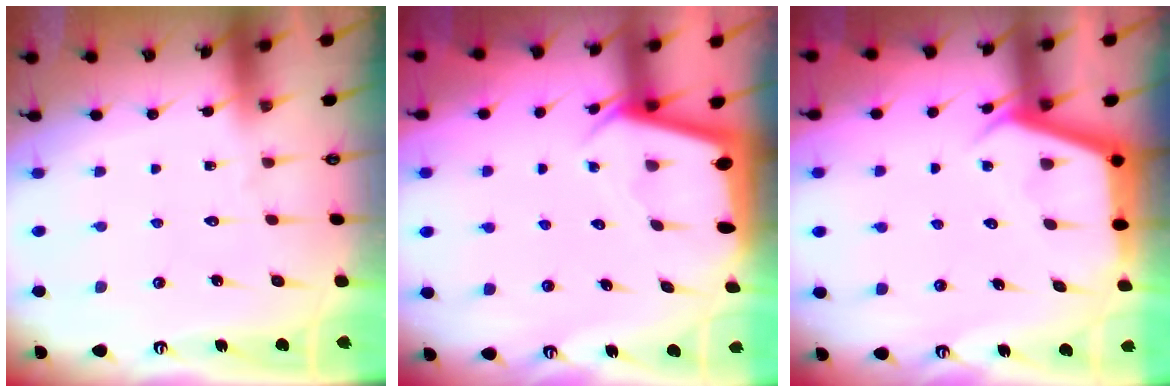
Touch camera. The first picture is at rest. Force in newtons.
{"total": 2.5, "press": 2.5, "slide": 0.2}
{"total": 3.9, "press": 3.8, "slide": 0.4}